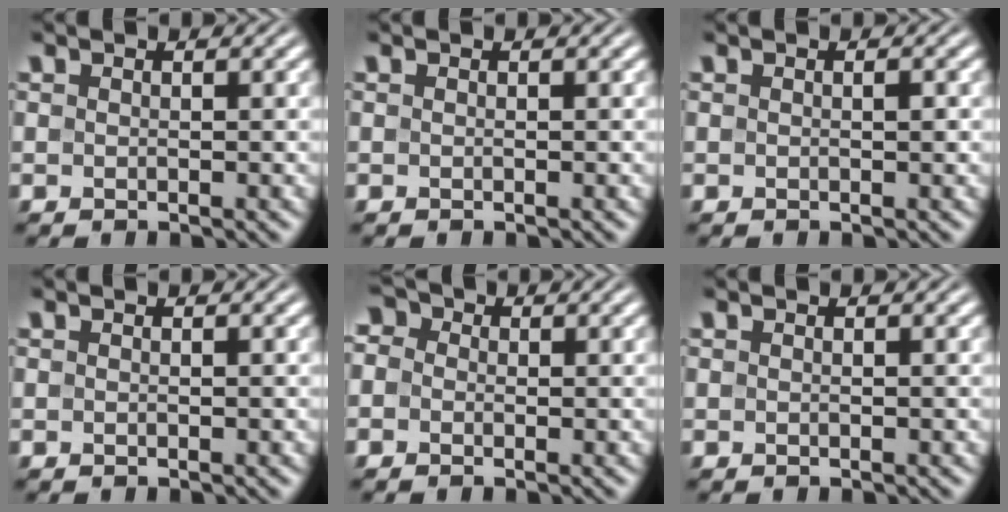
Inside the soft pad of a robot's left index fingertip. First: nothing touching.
{"total": 0.0}
{"total": 0.5, "force": [0.1, 0.2, 0.5], "torque": [-0.008, 0.002, 0.001]}
{"total": 0.0}
{"total": 3.2, "force": [0.7, 2.7, 1.6], "torque": [-0.024, 0.021, -0.019]}
{"total": 0.0}